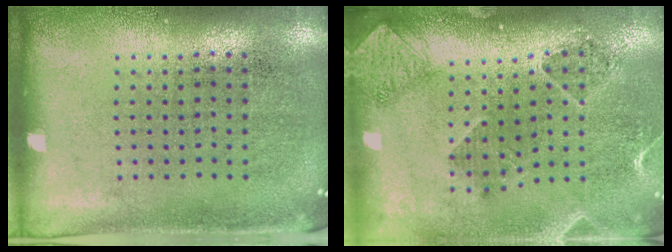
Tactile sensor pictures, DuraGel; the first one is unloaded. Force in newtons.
{"total": 1.5, "press": 1.5, "slide": 0.3}